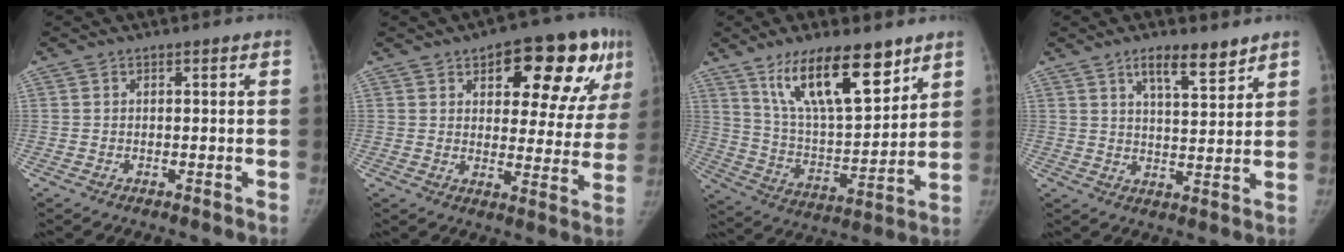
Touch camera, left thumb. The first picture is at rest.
{"total": 19.1, "force": [9.1, 8.3, 14.6], "torque": [-0.147, -0.015, 0.122]}
{"total": 18.6, "force": [11.6, 6.4, 13.0], "torque": [-0.186, -0.059, 0.217]}
{"total": 7.4, "force": [5.3, 2.1, 4.7], "torque": [-0.061, -0.038, 0.088]}